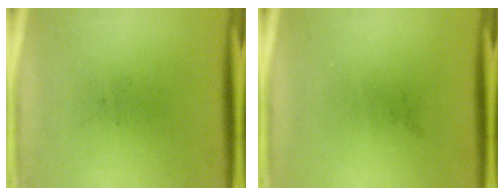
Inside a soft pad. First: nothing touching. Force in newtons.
{"total": 0.0}